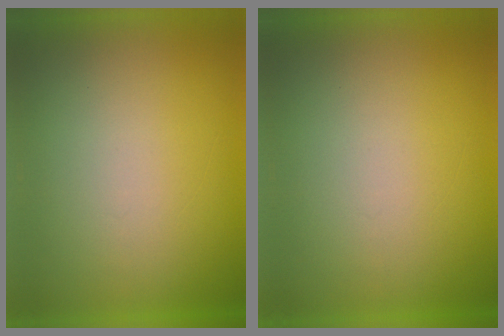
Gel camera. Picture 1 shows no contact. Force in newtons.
{"total": 0.0}